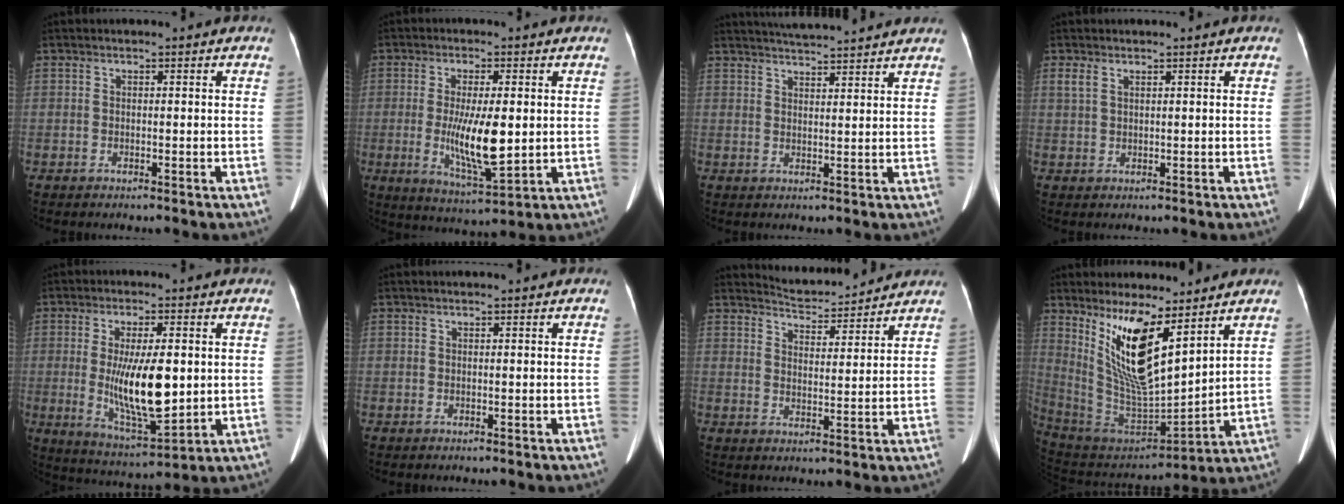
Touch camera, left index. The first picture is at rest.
{"total": 9.2, "force": [-0.2, 1.9, 9.0], "torque": [-0.169, -0.022, -0.002]}
{"total": 9.8, "force": [9.3, -0.3, 3.2], "torque": [-0.058, 0.023, 0.129]}
{"total": 1.6, "force": [1.0, 0.7, 1.1], "torque": [-0.031, 0.013, 0.027]}
{"total": 11.7, "force": [0.1, 3.0, 11.3], "torque": [-0.209, -0.018, 0.009]}
{"total": 0.0}
{"total": 7.6, "force": [7.5, 0.6, 0.5], "torque": [-0.019, 0.010, 0.113]}
{"total": 13.7, "force": [7.7, 3.3, 10.8], "torque": [-0.214, -0.014, 0.158]}